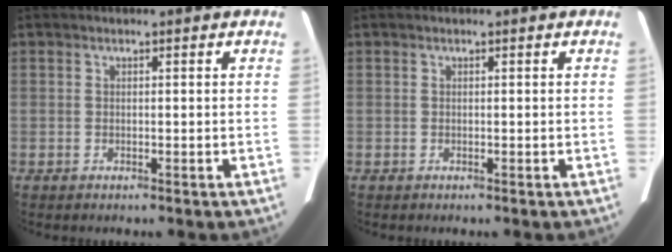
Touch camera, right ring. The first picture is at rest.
{"total": 0.0}